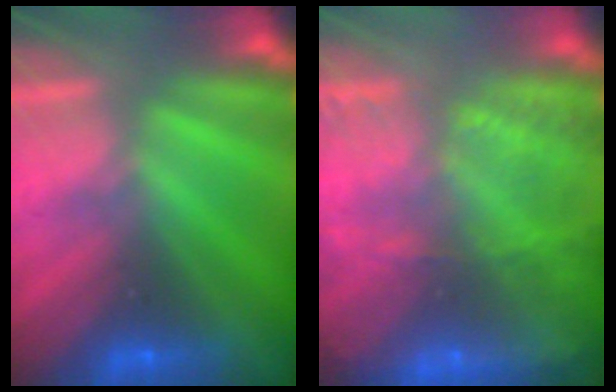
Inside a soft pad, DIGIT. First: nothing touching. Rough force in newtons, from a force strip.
{"total": 9.0}